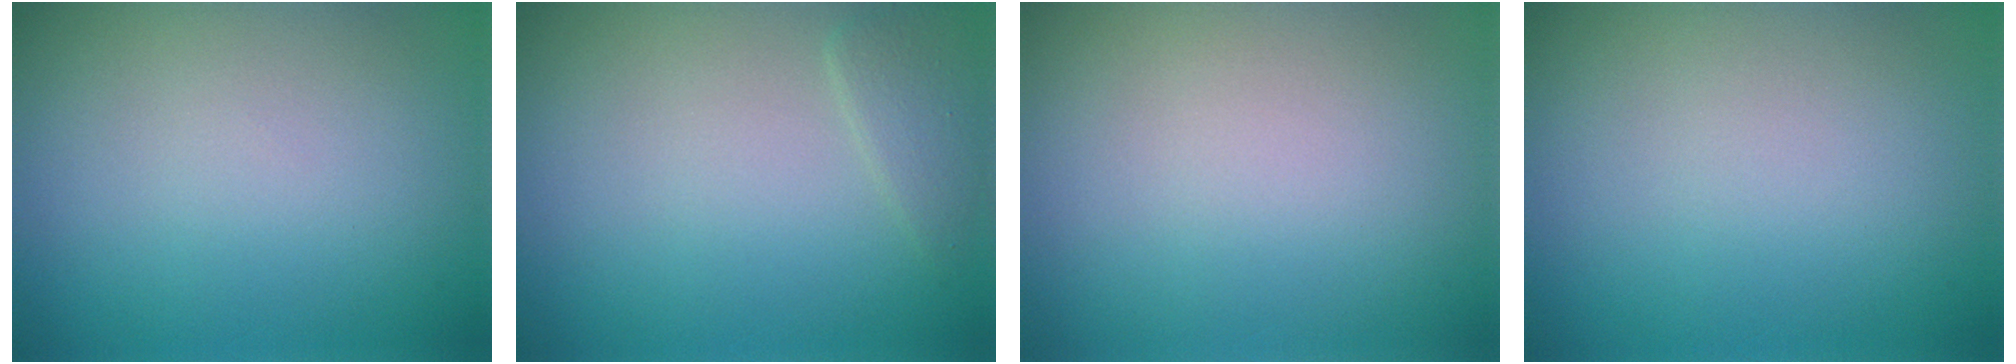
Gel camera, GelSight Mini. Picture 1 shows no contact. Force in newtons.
{"total": 1.4, "press": 1.3, "slide": 0.1}
{"total": 0.0}
{"total": 0.0}